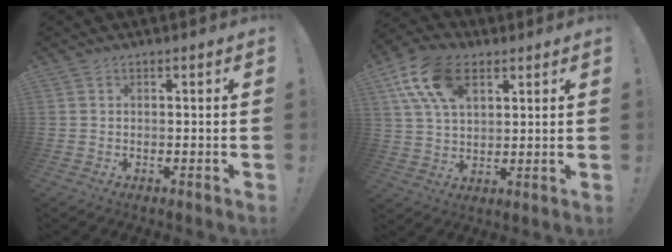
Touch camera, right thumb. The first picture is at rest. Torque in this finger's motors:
{"motor_torque": [1.06, 1.14, 0.16, 0.10, 0.08]}